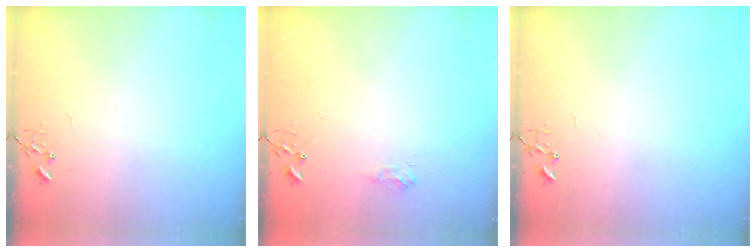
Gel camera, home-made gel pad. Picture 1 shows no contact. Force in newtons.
{"total": 6.3, "press": 6.3, "slide": 0.8}
{"total": 0.0}